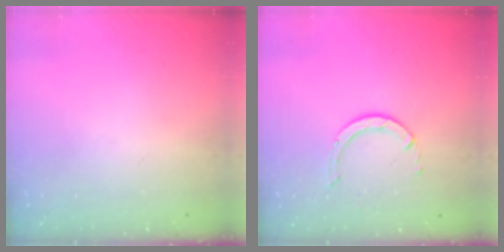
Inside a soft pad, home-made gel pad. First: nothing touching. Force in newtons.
{"total": 1.4, "press": 1.4, "slide": 0.2}